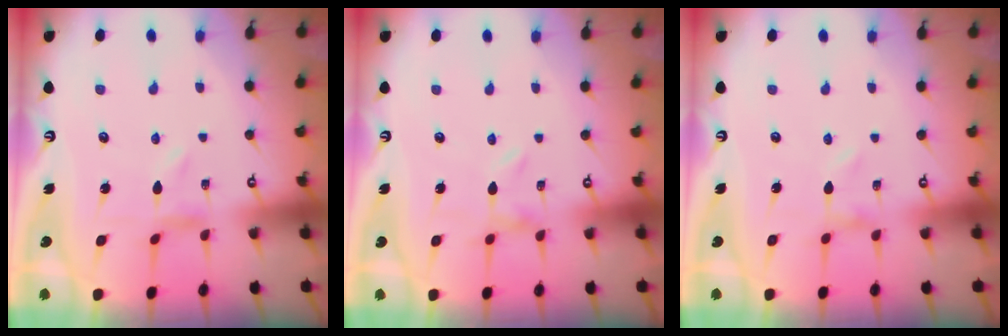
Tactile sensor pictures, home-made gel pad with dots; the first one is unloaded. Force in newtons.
{"total": 0.0}
{"total": 0.0}